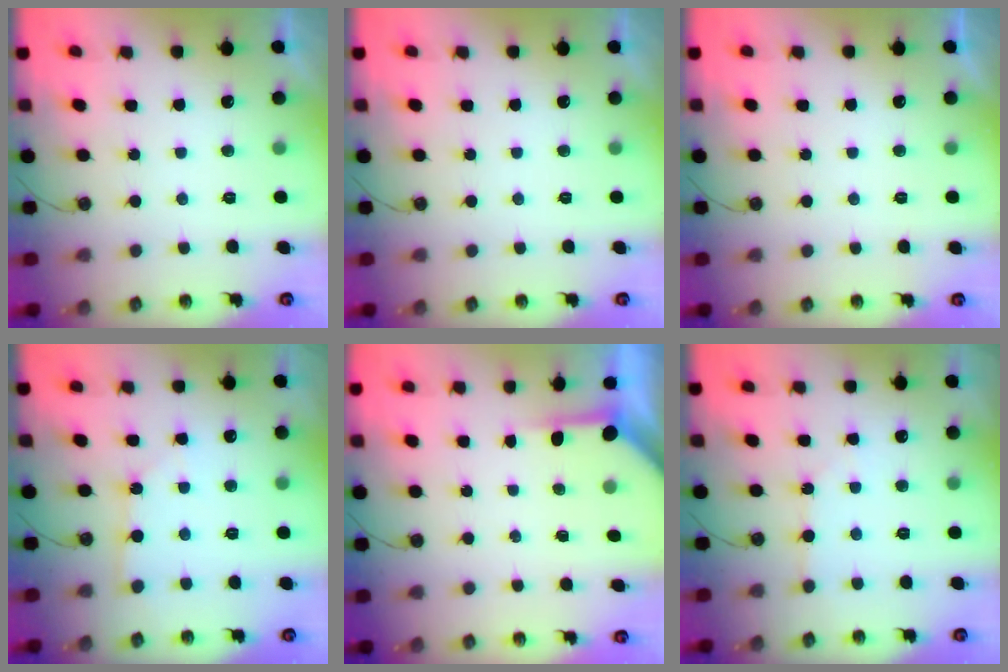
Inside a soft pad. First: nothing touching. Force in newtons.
{"total": 0.0}
{"total": 0.0}
{"total": 2.0, "press": 2.0, "slide": 0.3}
{"total": 3.5, "press": 3.5, "slide": 0.4}
{"total": 2.9, "press": 2.8, "slide": 0.4}